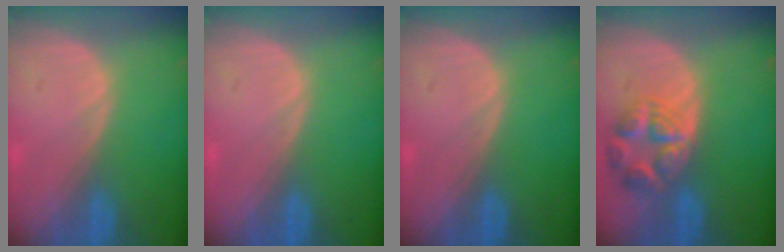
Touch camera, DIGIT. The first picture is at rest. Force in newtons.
{"total": 0.0}
{"total": 0.0}
{"total": 7.8, "press": 7.0, "slide": 3.5}